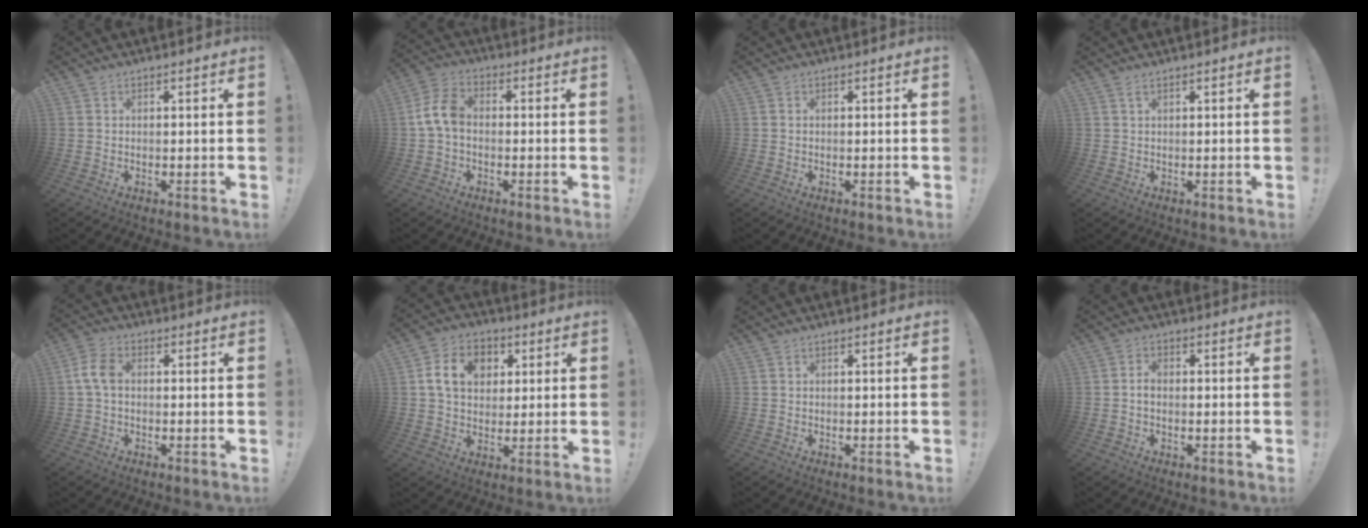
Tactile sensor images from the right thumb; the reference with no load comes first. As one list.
[{"total": 8.1, "force": [-0.5, 5.1, 6.3], "torque": [-0.129, 0.015, -0.004]}, {"total": 0.0}, {"total": 1.4, "force": [0.8, 0.2, 1.1], "torque": [-0.024, 0.001, 0.014]}, {"total": 6.0, "force": [0.2, 3.6, 4.8], "torque": [-0.101, 0.014, 0.006]}, {"total": 12.0, "force": [3.4, 9.4, 6.7], "torque": [-0.097, 0.004, 0.065]}, {"total": 0.0}, {"total": 1.7, "force": [-0.4, 1.2, 1.2], "torque": [-0.029, 0.009, -0.005]}]